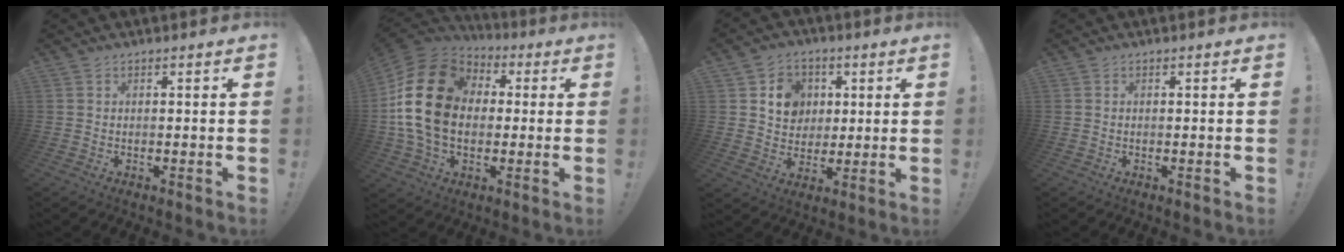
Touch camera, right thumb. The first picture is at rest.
{"total": 22.7, "force": [1.6, 16.3, 15.8], "torque": [-0.300, 0.016, 0.035]}
{"total": 10.3, "force": [3.3, 9.1, 3.6], "torque": [-0.043, -0.014, 0.068]}
{"total": 0.0}